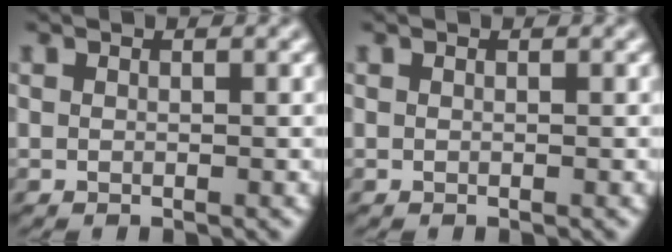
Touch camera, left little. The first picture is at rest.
{"total": 0.0}